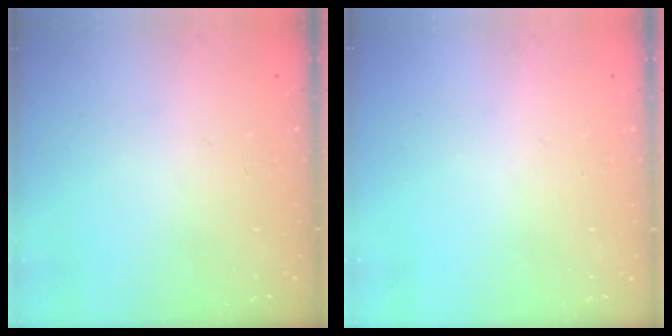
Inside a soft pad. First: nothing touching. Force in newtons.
{"total": 0.0}